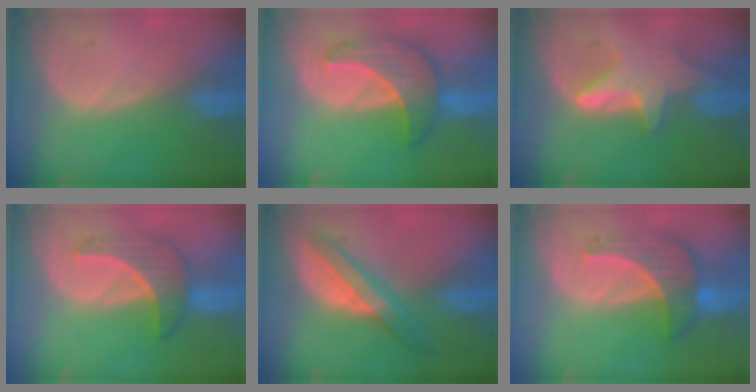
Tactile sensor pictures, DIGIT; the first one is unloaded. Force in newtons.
{"total": 7.3, "press": 7.3, "slide": 0.2}
{"total": 6.2, "press": 6.0, "slide": 1.3}
{"total": 5.7, "press": 5.6, "slide": 0.9}
{"total": 6.0, "press": 6.0, "slide": 0.1}
{"total": 7.3, "press": 6.8, "slide": 2.7}